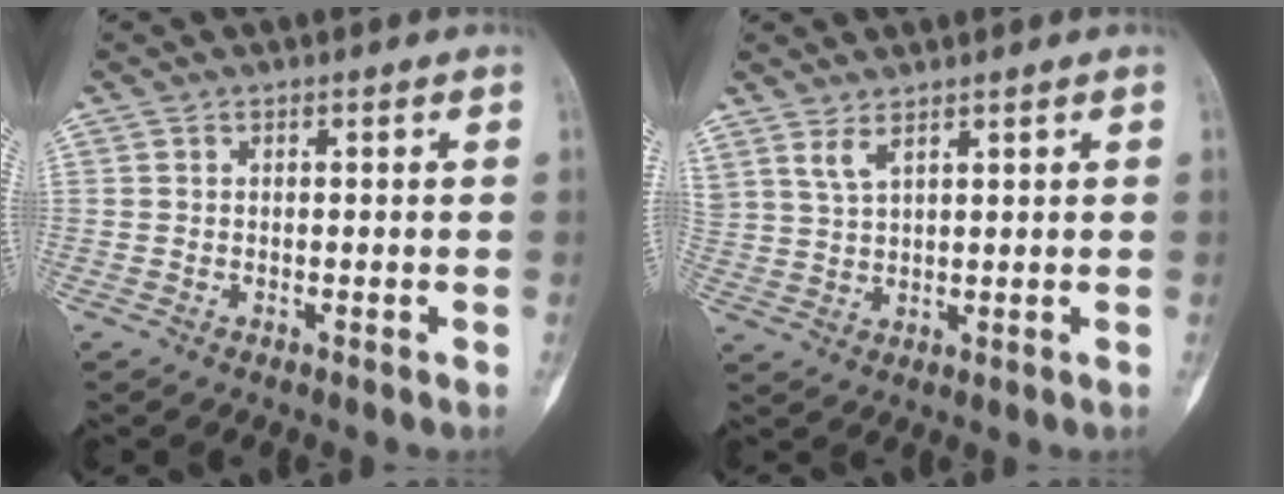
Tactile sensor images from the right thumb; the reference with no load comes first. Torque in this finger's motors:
{"motor_torque": [-0.63, 0.73, 0.63, 0.46, 0.05]}